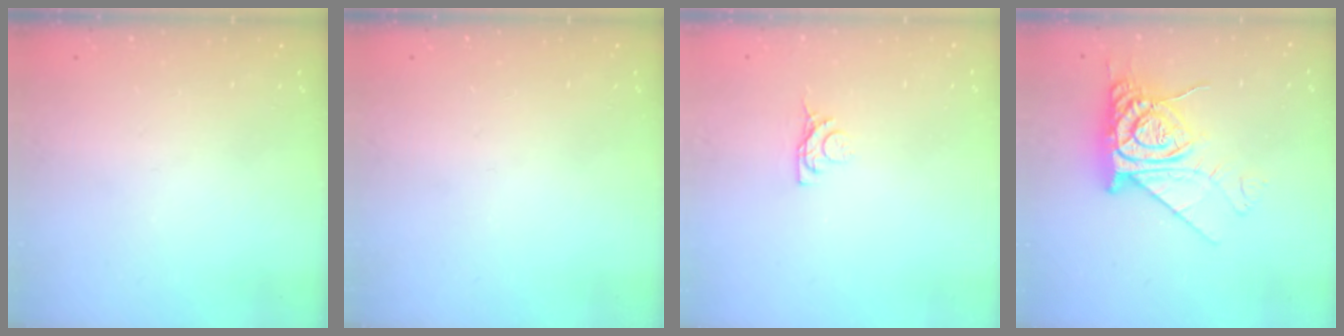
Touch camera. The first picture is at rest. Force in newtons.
{"total": 0.0}
{"total": 4.6, "press": 4.6, "slide": 0.8}
{"total": 14.4, "press": 14.4, "slide": 1.3}